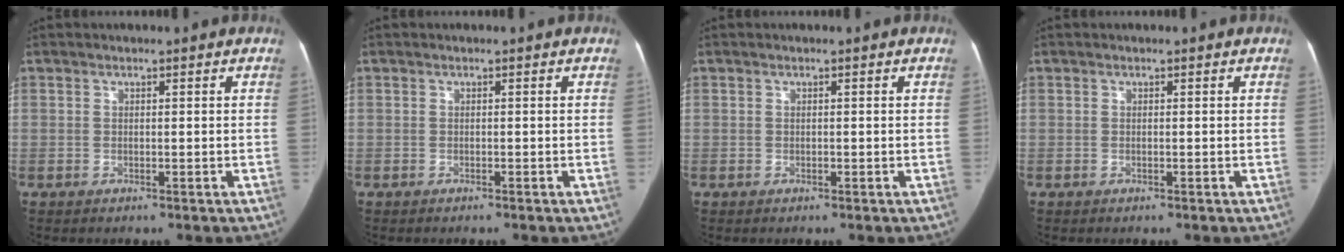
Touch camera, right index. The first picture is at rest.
{"total": 0.0}
{"total": 0.0}
{"total": 0.0}